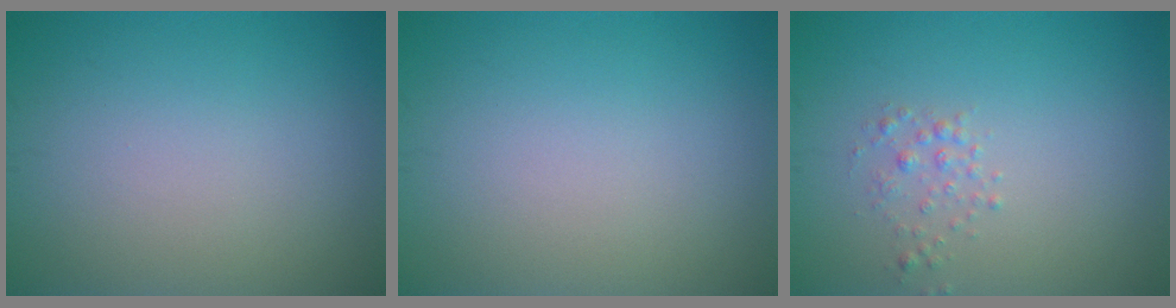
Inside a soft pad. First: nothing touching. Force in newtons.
{"total": 0.0}
{"total": 1.1, "press": 1.1, "slide": 0.1}